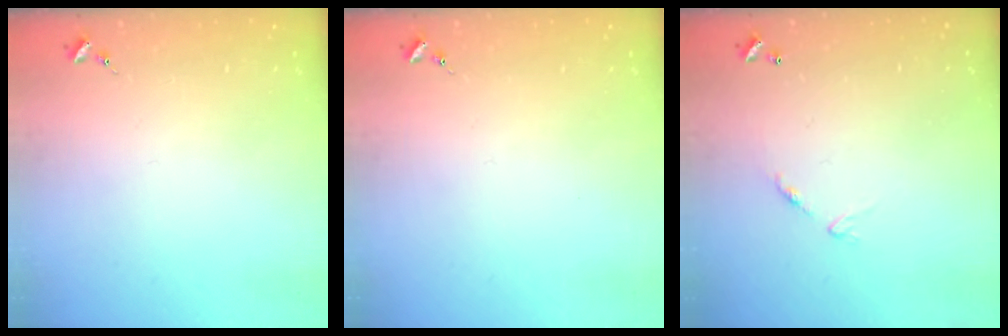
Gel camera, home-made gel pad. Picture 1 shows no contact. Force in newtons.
{"total": 0.0}
{"total": 6.9, "press": 6.8, "slide": 0.6}